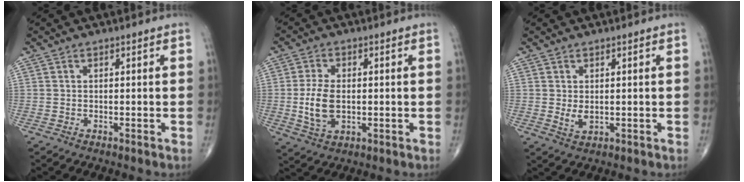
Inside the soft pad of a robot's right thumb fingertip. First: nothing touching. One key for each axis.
{"total": 7.7, "fx": -0.4, "fy": 4.4, "fz": 6.3, "tx": -0.124, "ty": -0.005, "tz": -0.004}
{"total": 2.3, "fx": 0.2, "fy": 1.3, "fz": 1.9, "tx": -0.032, "ty": -0.007, "tz": 0.010}